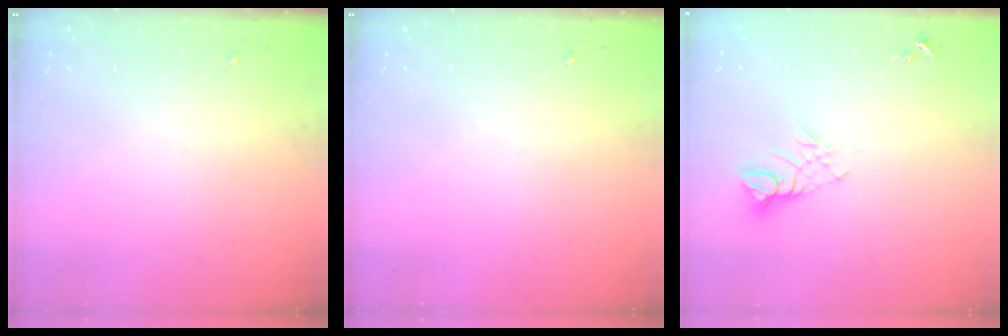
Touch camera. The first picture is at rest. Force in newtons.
{"total": 0.0}
{"total": 7.9, "press": 7.9, "slide": 0.5}